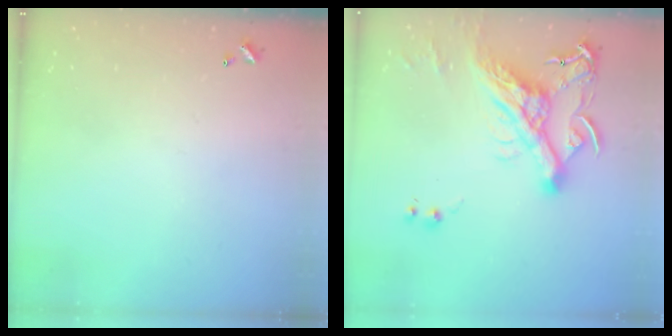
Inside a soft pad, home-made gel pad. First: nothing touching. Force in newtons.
{"total": 14.9, "press": 14.7, "slide": 2.3}